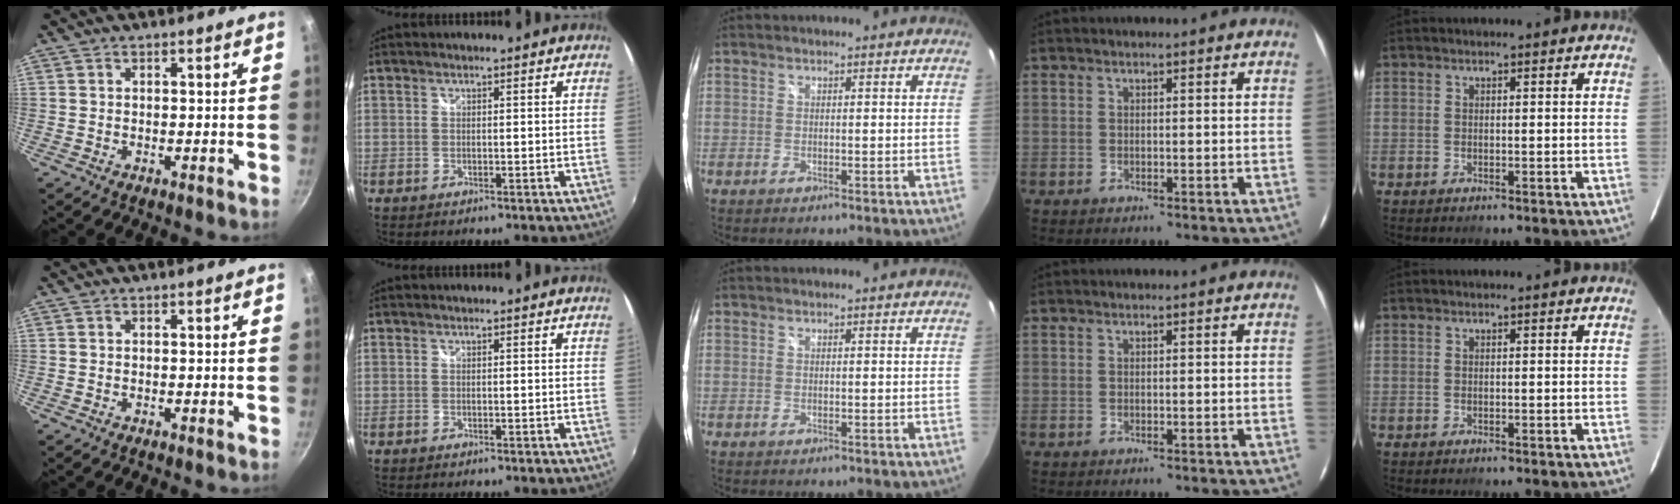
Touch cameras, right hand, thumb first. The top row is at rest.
{}